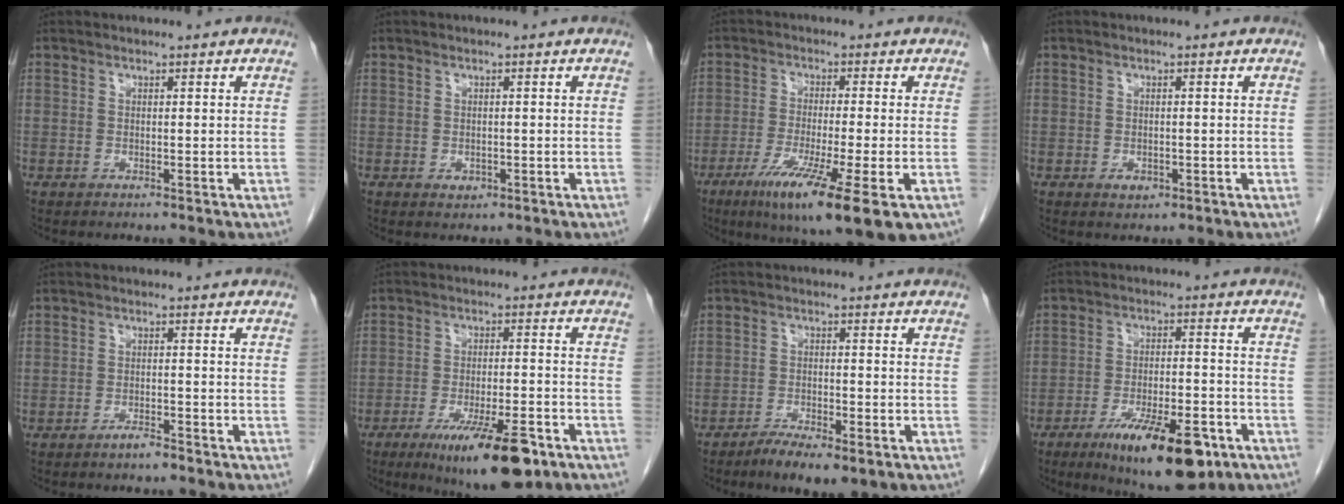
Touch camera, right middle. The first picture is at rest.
{"total": 1.1, "force": [-0.4, 0.8, 0.6], "torque": [-0.013, -0.001, -0.001]}
{"total": 14.0, "force": [-7.0, 0.9, 12.1], "torque": [-0.180, -0.041, -0.113]}
{"total": 1.5, "force": [-0.6, 0.9, 0.9], "torque": [-0.016, -0.001, -0.004]}
{"total": 1.9, "force": [-1.6, 0.1, 0.9], "torque": [-0.021, -0.003, -0.027]}
{"total": 13.0, "force": [-7.7, 2.5, 10.1], "torque": [-0.149, -0.021, -0.114]}
{"total": 6.1, "force": [-4.1, 1.5, 4.3], "torque": [-0.072, -0.011, -0.062]}
{"total": 14.2, "force": [-8.2, 3.7, 11.0], "torque": [-0.163, -0.013, -0.122]}